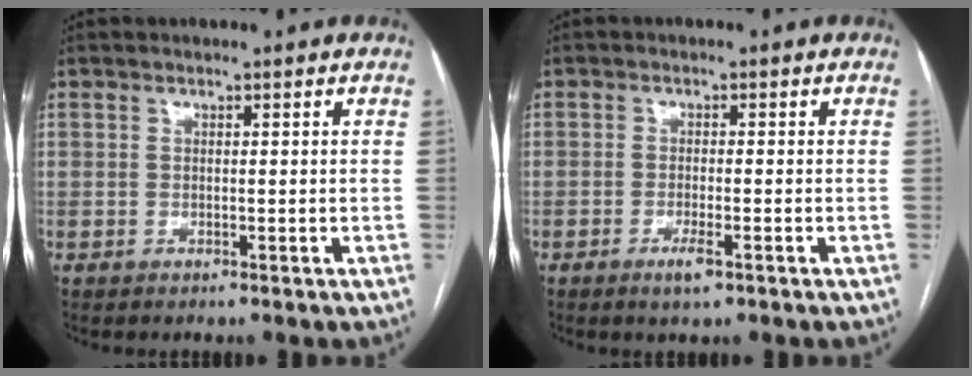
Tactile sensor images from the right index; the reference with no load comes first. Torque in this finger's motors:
{"motor_torque": [0.32, 0.08, 0.14, 0.03]}